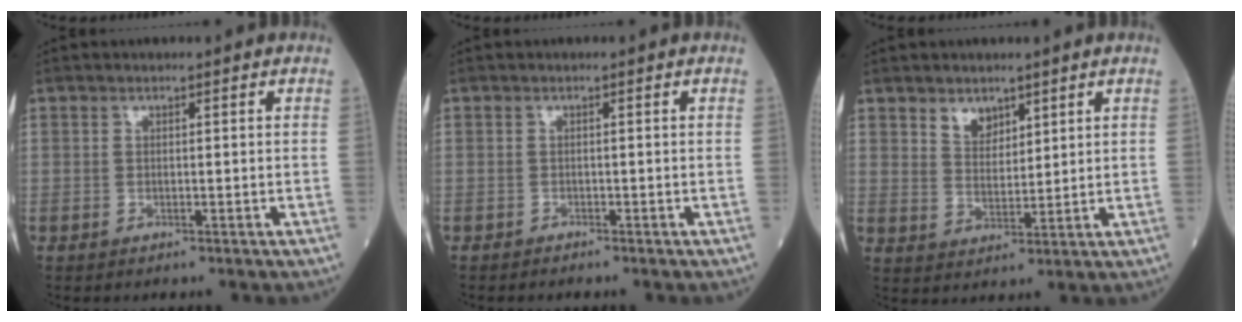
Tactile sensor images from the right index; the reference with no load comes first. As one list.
[{"total": 0.9, "force": [-0.8, 0.2, 0.2], "torque": [-0.007, -0.001, -0.013]}, {"total": 3.9, "force": [2.7, 2.3, 1.7], "torque": [-0.030, -0.001, 0.054]}]